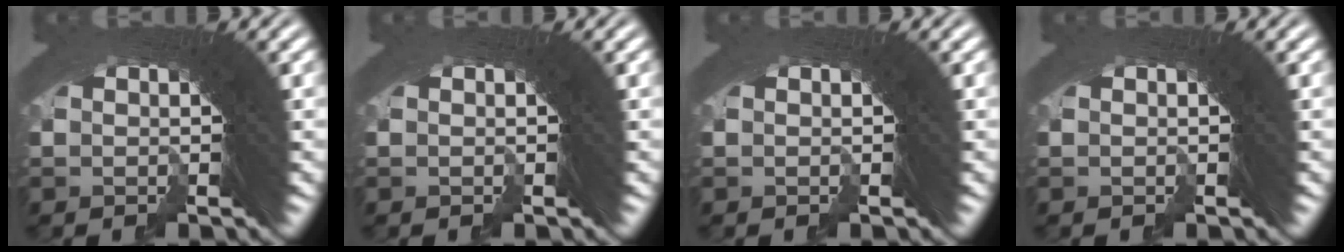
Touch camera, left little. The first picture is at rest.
{"total": 0.0}
{"total": 0.0}
{"total": 0.0}